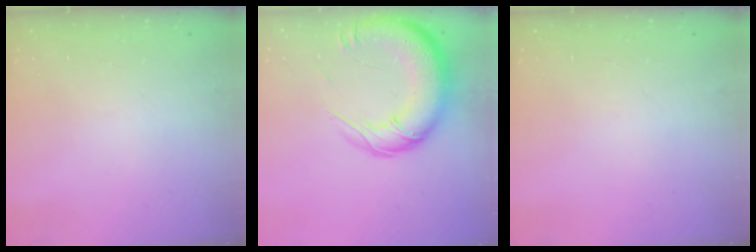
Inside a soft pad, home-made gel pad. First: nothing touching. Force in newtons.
{"total": 22.3, "press": 21.7, "slide": 5.0}
{"total": 0.0}